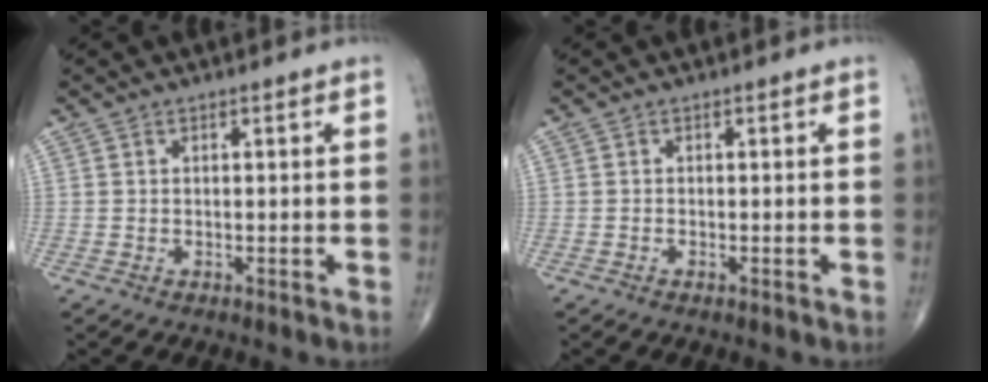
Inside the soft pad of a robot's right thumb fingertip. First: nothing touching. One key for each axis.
{"total": 0.0}